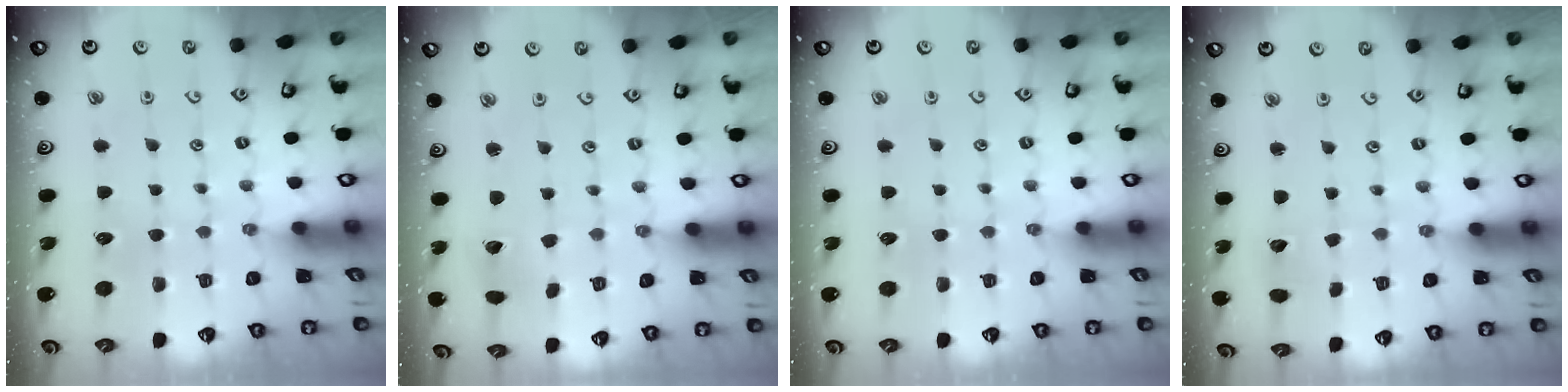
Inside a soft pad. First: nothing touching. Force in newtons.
{"total": 2.6, "press": 2.6, "slide": 0.3}
{"total": 0.0}
{"total": 2.7, "press": 2.7, "slide": 0.3}